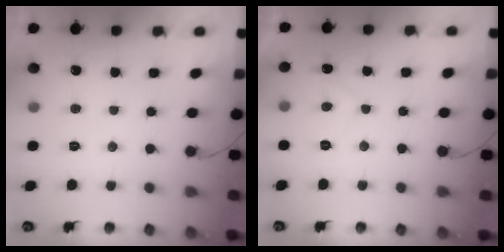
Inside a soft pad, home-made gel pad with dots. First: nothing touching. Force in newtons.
{"total": 2.0, "press": 1.8, "slide": 0.7}